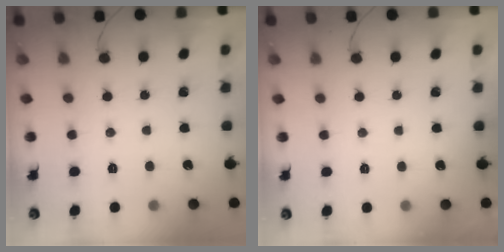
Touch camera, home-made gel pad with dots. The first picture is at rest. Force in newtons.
{"total": 11.7, "press": 1.6, "slide": 11.6}